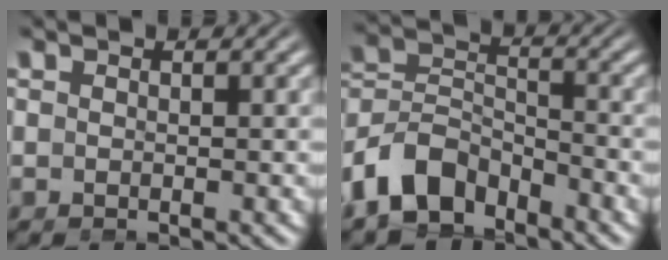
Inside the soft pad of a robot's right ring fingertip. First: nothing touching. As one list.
[{"total": 7.5, "force": [-4.9, 4.9, 2.9], "torque": [-0.051, -0.026, -0.084]}]